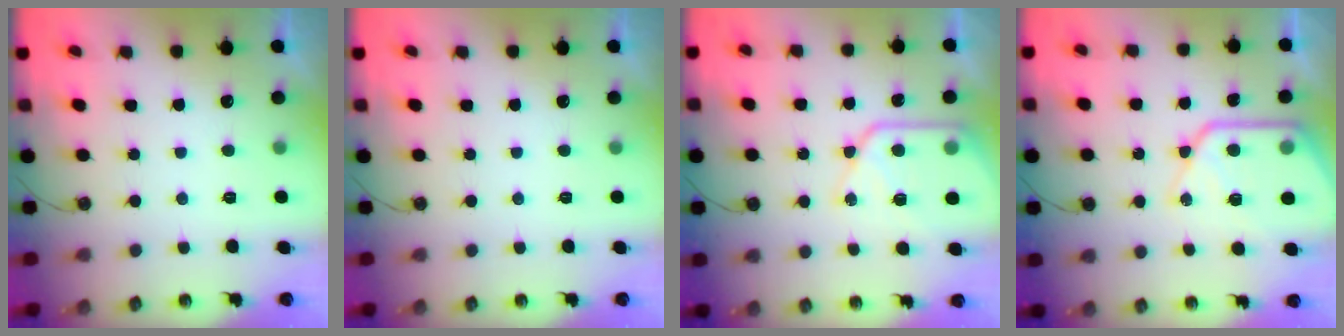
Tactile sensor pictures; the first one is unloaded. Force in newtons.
{"total": 0.0}
{"total": 13.9, "press": 13.8, "slide": 1.4}
{"total": 17.2, "press": 17.1, "slide": 2.0}